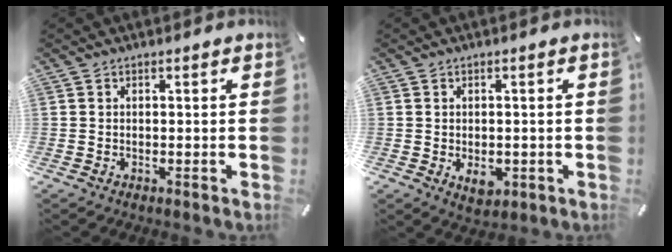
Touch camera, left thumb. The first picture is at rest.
{"total": 4.0, "force": [-1.0, 2.9, 2.6], "torque": [-0.032, -0.003, -0.018]}